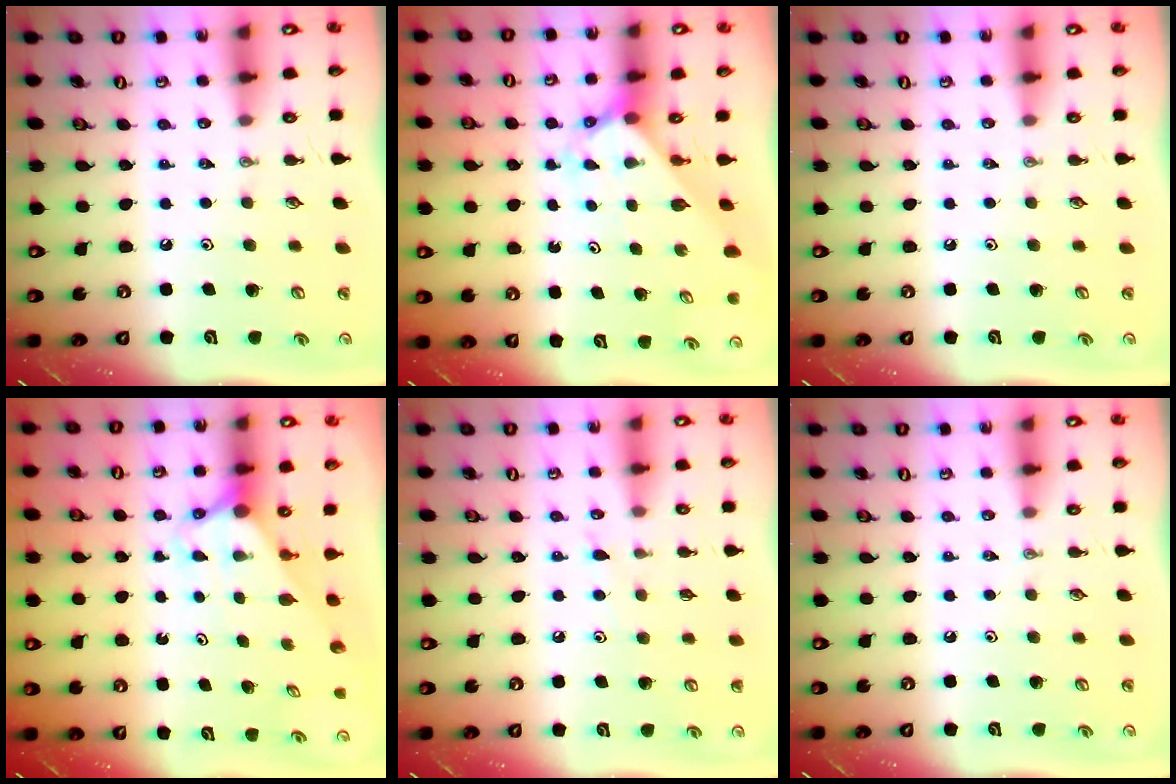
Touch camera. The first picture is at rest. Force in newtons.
{"total": 2.3, "press": 2.3, "slide": 0.2}
{"total": 0.0}
{"total": 2.9, "press": 2.9, "slide": 0.0}
{"total": 7.9, "press": 7.9, "slide": 0.6}
{"total": 0.0}